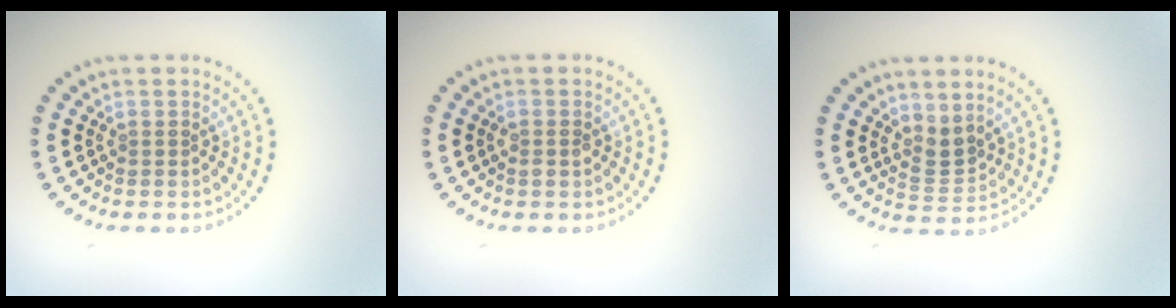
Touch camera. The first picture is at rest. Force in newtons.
{"total": 1.1, "press": 1.0, "slide": 0.3}
{"total": 2.2, "press": 1.6, "slide": 1.6}